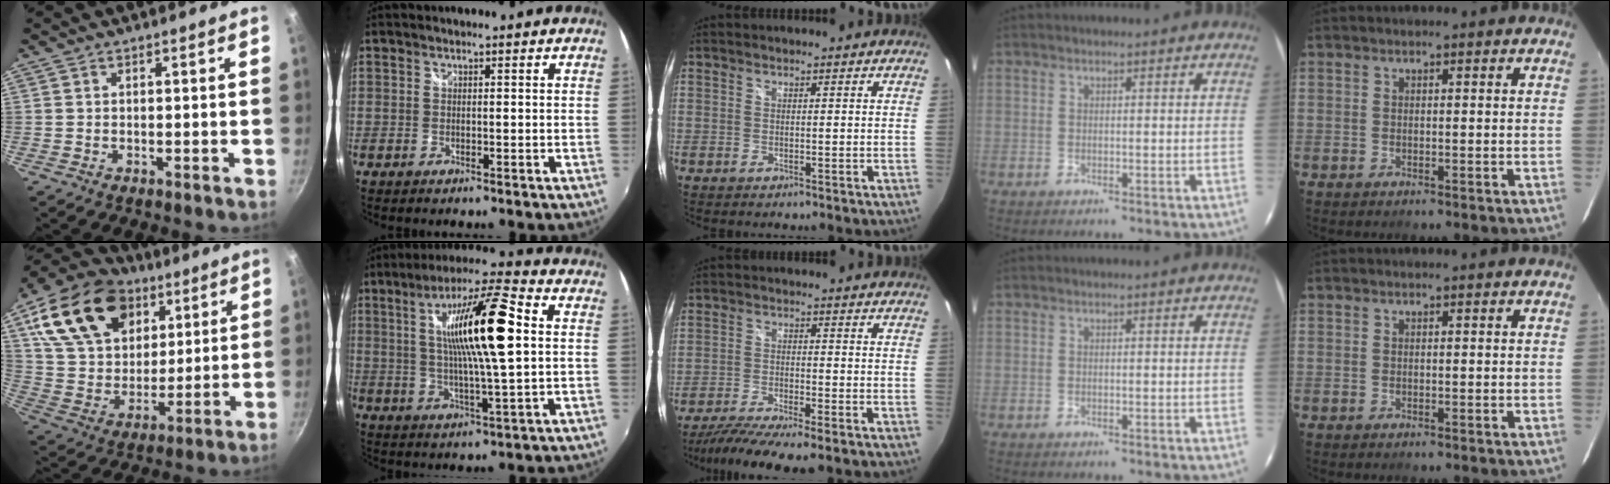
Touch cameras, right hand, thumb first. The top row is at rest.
{"thumb": {"total": 24.5, "force": [11.1, 16.7, 14.2], "torque": [-0.224, -0.023, 0.203]}, "index": {"total": 16.8, "force": [3.0, 2.2, 16.4], "torque": [-0.293, 0.012, 0.049]}, "middle": {"total": 9.0, "force": [-7.5, 0.4, 5.0], "torque": [-0.115, -0.027, -0.128]}}